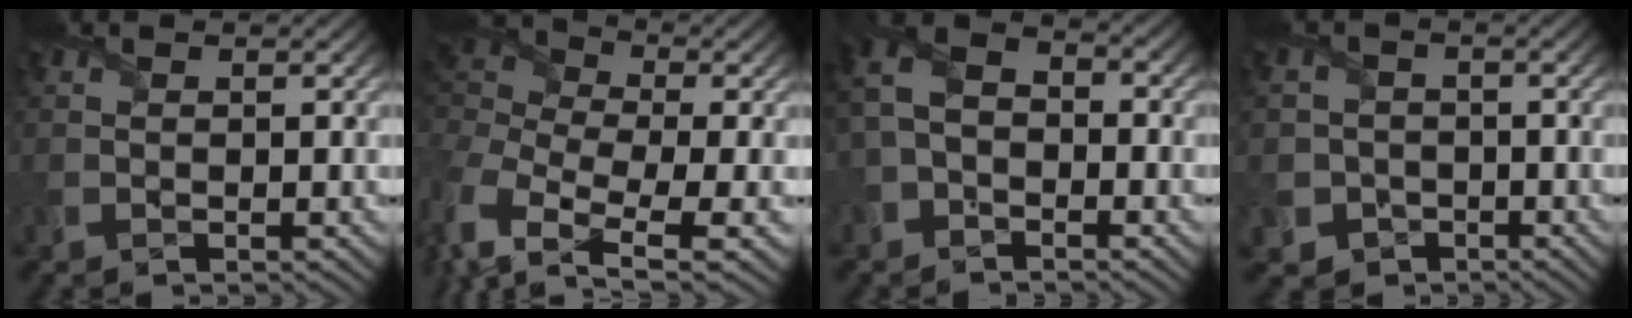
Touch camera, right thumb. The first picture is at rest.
{"total": 10.9, "force": [-1.2, 6.1, 9.0], "torque": [-0.257, -0.006, -0.010]}
{"total": 6.6, "force": [-1.9, 5.0, 3.9], "torque": [-0.105, 0.005, -0.046]}
{"total": 4.9, "force": [-1.6, 4.6, 0.4], "torque": [-0.023, -0.005, -0.057]}